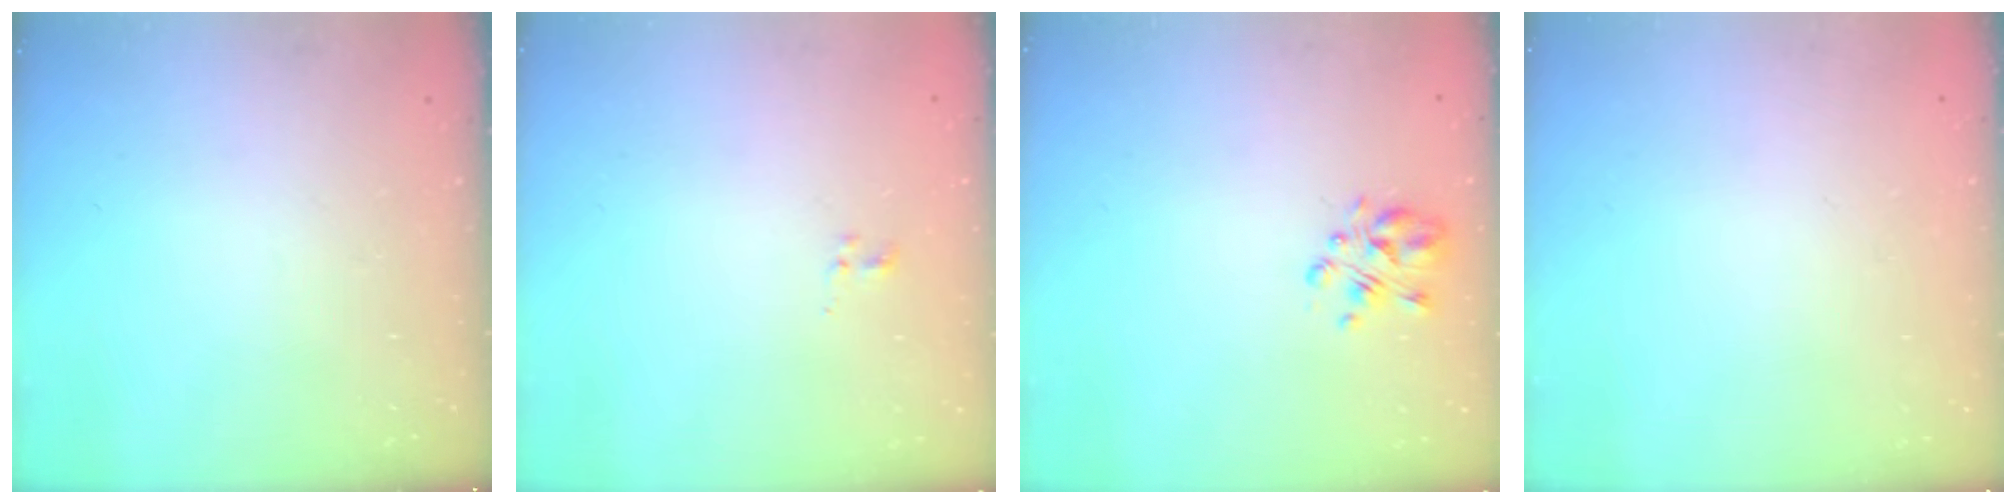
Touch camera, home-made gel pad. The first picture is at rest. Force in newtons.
{"total": 0.7, "press": 0.4, "slide": 0.6}
{"total": 3.8, "press": 3.7, "slide": 0.9}
{"total": 1.8, "press": 1.8, "slide": 0.2}